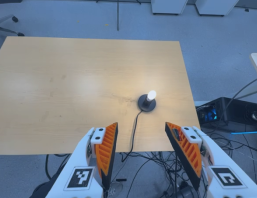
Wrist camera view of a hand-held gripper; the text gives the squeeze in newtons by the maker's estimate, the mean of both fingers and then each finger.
{"total": 0.0}